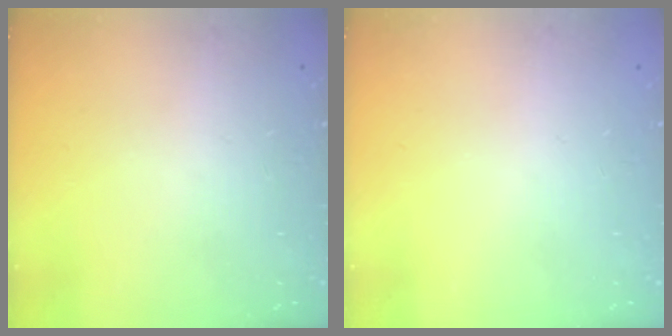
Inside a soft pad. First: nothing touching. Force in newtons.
{"total": 0.0}